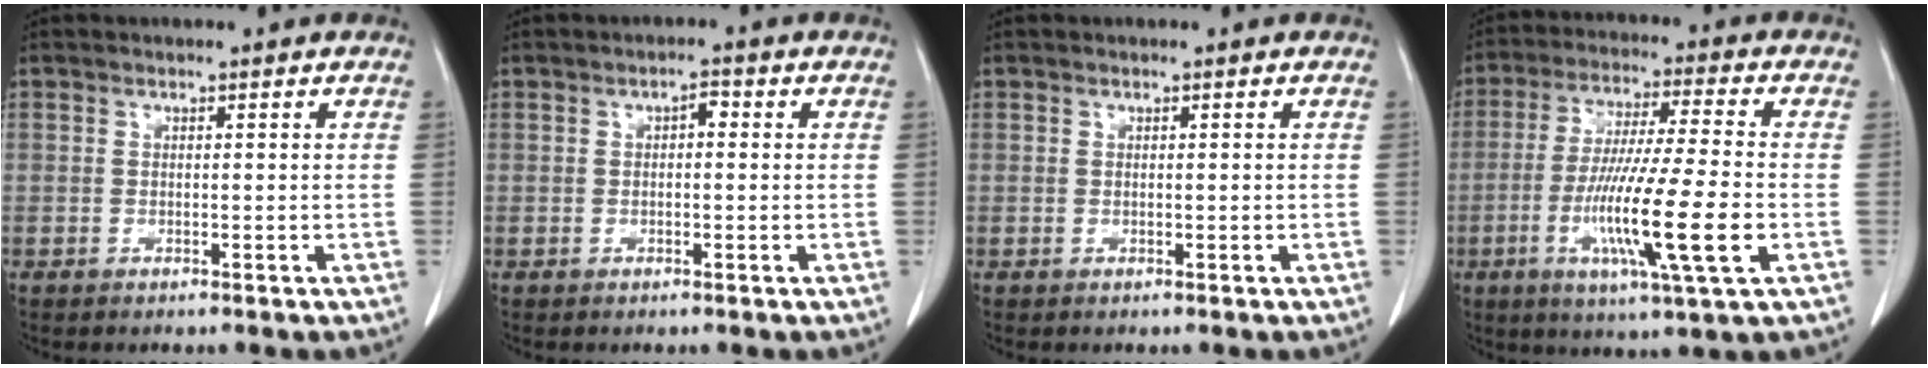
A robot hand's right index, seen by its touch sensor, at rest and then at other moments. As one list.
[{"total": 2.1, "force": [0.3, 1.0, 1.8], "torque": [-0.028, 0.011, 0.003]}, {"total": 0.0}, {"total": 15.9, "force": [-4.4, 0.4, 15.3], "torque": [-0.289, -0.023, -0.079]}]